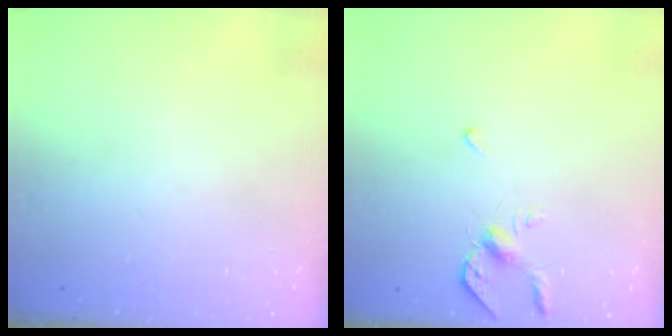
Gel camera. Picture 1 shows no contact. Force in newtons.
{"total": 4.1, "press": 4.0, "slide": 0.9}